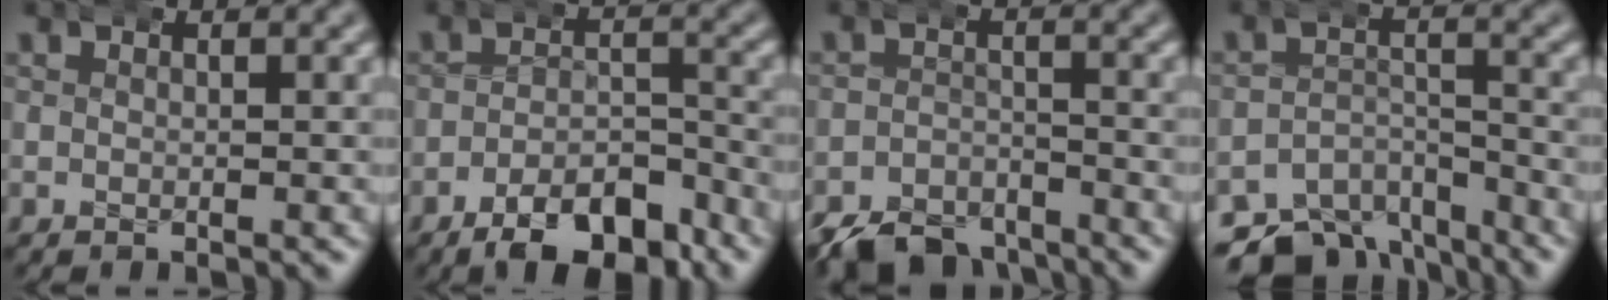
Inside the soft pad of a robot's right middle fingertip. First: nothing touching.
{"total": 7.9, "force": [-6.5, 2.9, 3.5], "torque": [-0.030, -0.009, -0.101]}
{"total": 6.9, "force": [-6.2, 2.8, 1.6], "torque": [-0.004, -0.018, -0.102]}
{"total": 8.7, "force": [-7.1, 4.2, 2.7], "torque": [-0.034, -0.023, -0.114]}